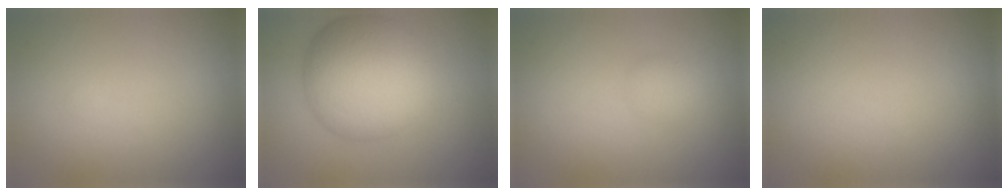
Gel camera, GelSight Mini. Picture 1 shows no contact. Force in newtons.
{"total": 11.7, "press": 11.7, "slide": 0.2}
{"total": 1.3, "press": 1.3, "slide": 0.1}
{"total": 0.0}